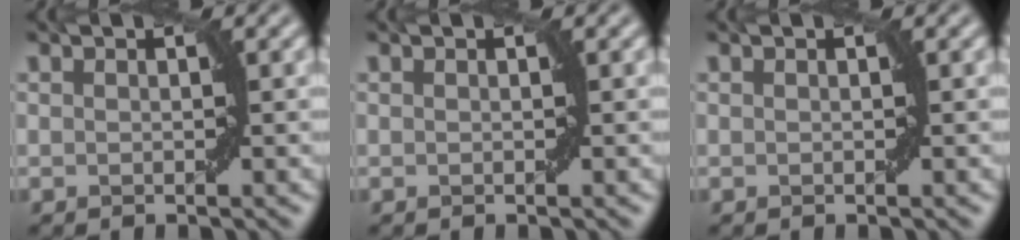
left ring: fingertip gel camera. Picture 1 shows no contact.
{"total": 0.0}
{"total": 0.0}